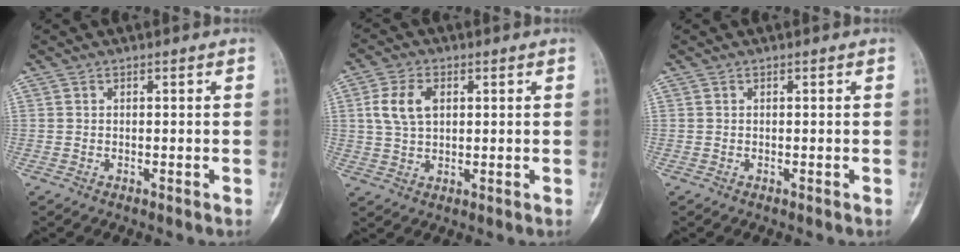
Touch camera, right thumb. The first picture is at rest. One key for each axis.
{"total": 6.9, "fx": 1.7, "fy": 4.3, "fz": 5.0, "tx": -0.101, "ty": 0.004, "tz": 0.033}
{"total": 0.0}